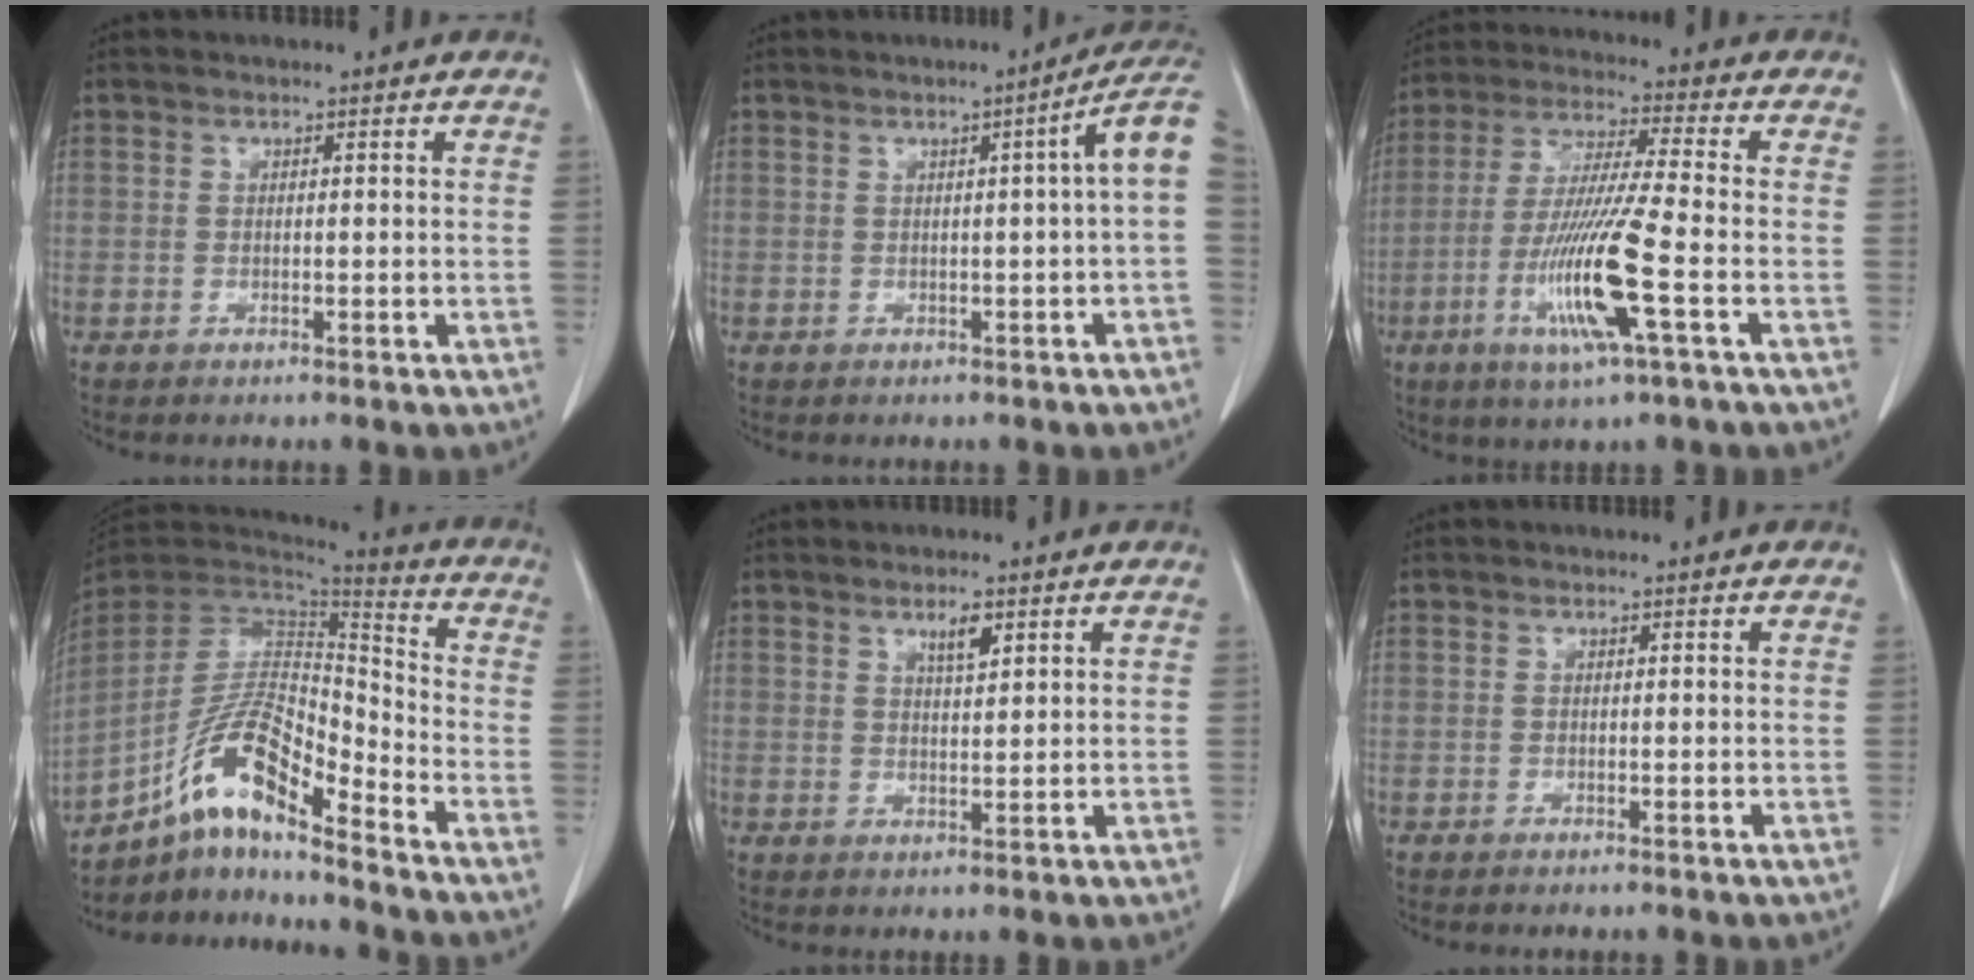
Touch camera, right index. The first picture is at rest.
{"total": 5.7, "force": [0.8, -0.6, 5.6], "torque": [-0.061, 0.014, 0.005]}
{"total": 13.6, "force": [-4.5, -0.3, 12.8], "torque": [-0.262, -0.021, -0.089]}
{"total": 14.1, "force": [-9.1, 2.8, 10.5], "torque": [-0.205, 0.018, -0.166]}
{"total": 2.8, "force": [1.7, 0.6, 2.2], "torque": [-0.038, -0.003, 0.030]}
{"total": 0.0}